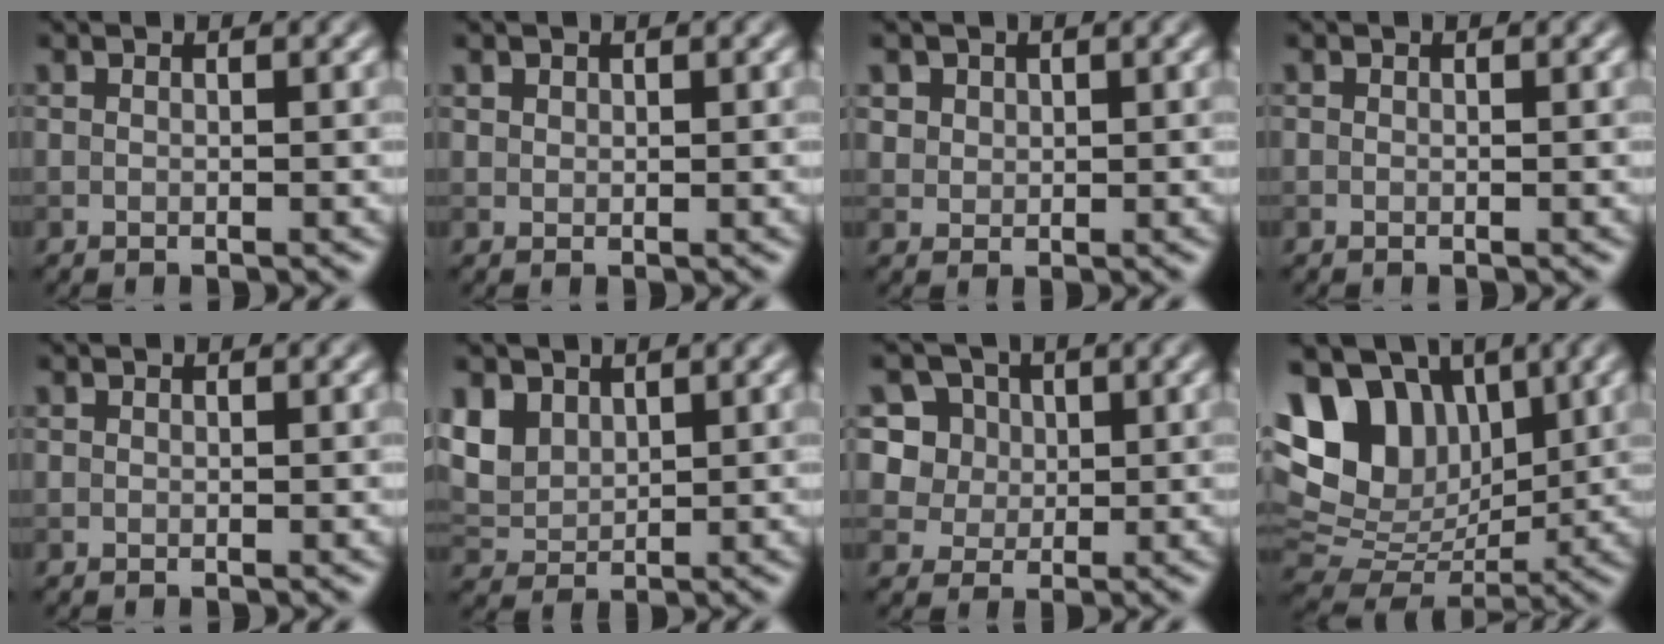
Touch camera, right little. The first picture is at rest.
{"total": 0.8, "force": [0.5, 0.5, 0.1], "torque": [0.001, -0.001, 0.012]}
{"total": 2.5, "force": [1.4, 1.9, 0.9], "torque": [-0.032, 0.001, 0.040]}
{"total": 0.0}
{"total": 0.0}
{"total": 4.0, "force": [2.2, 2.7, 2.0], "torque": [-0.058, 0.003, 0.044]}
{"total": 8.3, "force": [3.5, 6.8, 3.2], "torque": [-0.070, 0.018, 0.048]}
{"total": 11.8, "force": [5.2, 7.9, 7.1], "torque": [-0.144, 0.030, 0.093]}